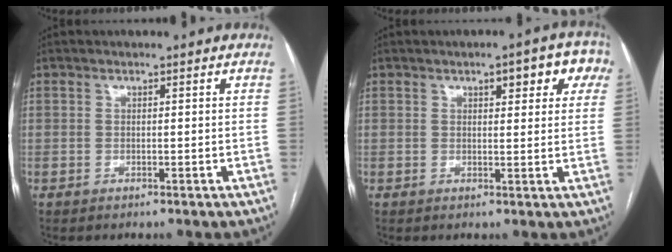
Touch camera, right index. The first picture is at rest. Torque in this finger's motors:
{"motor_torque": [0.58, 0.56, 0.08, 0.04]}